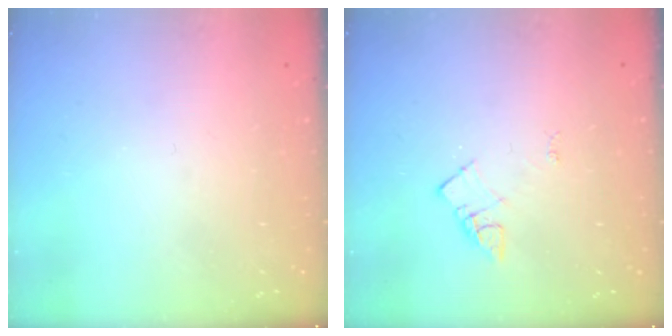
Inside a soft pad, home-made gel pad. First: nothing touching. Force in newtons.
{"total": 4.5, "press": 4.5, "slide": 0.5}